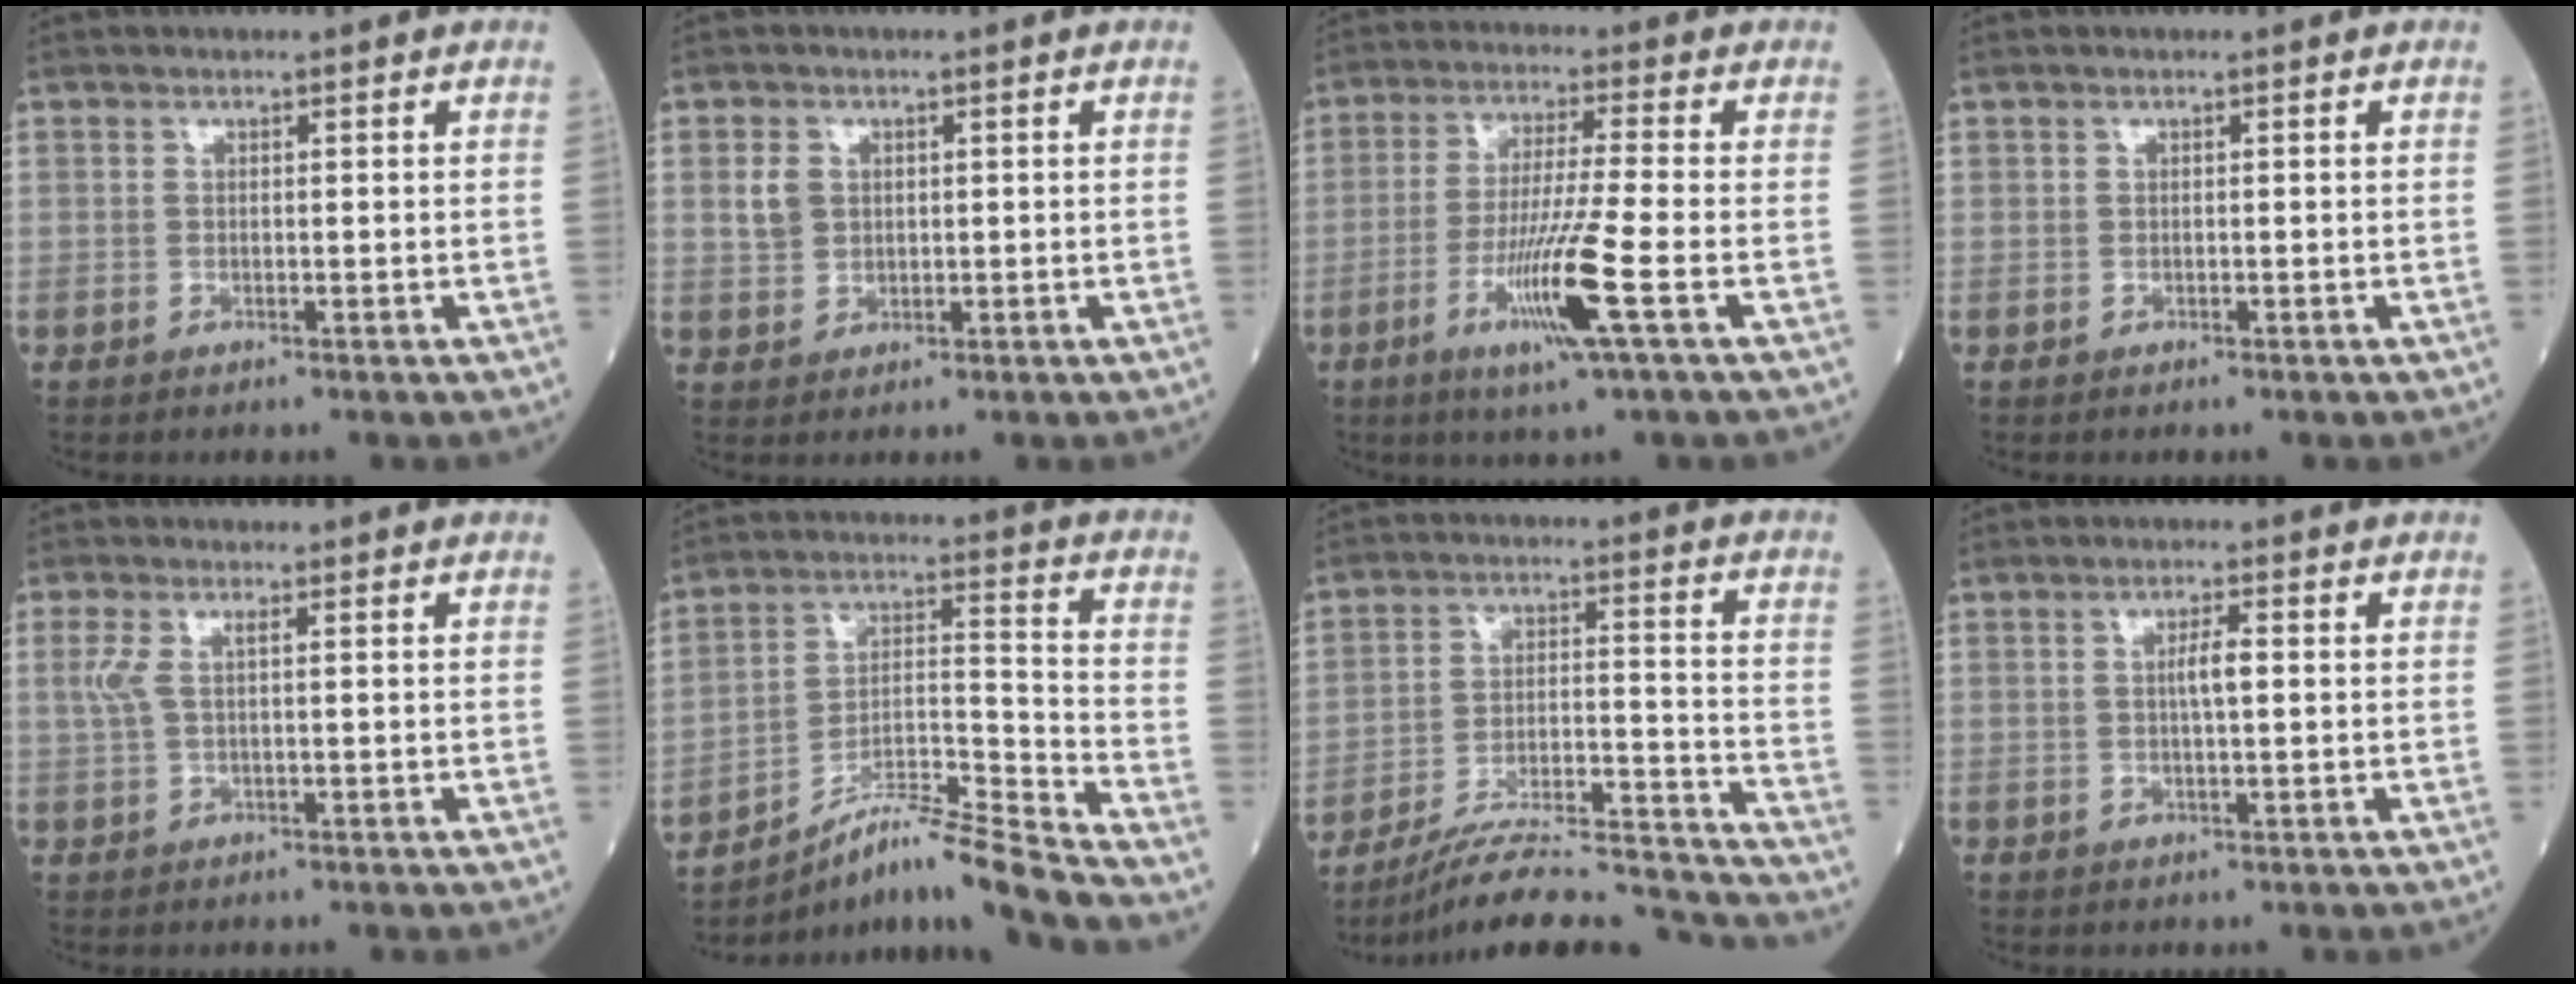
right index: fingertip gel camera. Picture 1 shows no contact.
{"total": 3.1, "force": [0.7, 2.6, 1.6], "torque": [-0.034, 0.008, 0.018]}
{"total": 10.1, "force": [-3.9, -1.2, 9.2], "torque": [-0.179, -0.020, -0.075]}
{"total": 0.0}
{"total": 2.8, "force": [0.7, 0.8, 2.6], "torque": [-0.077, 0.018, 0.017]}
{"total": 13.9, "force": [-12.0, -1.8, 6.8], "torque": [-0.114, 0.012, -0.210]}
{"total": 20.4, "force": [-19.2, 0.3, 6.8], "torque": [-0.088, 0.010, -0.289]}
{"total": 2.6, "force": [0.2, 0.3, 2.6], "torque": [-0.047, 0.001, 0.003]}